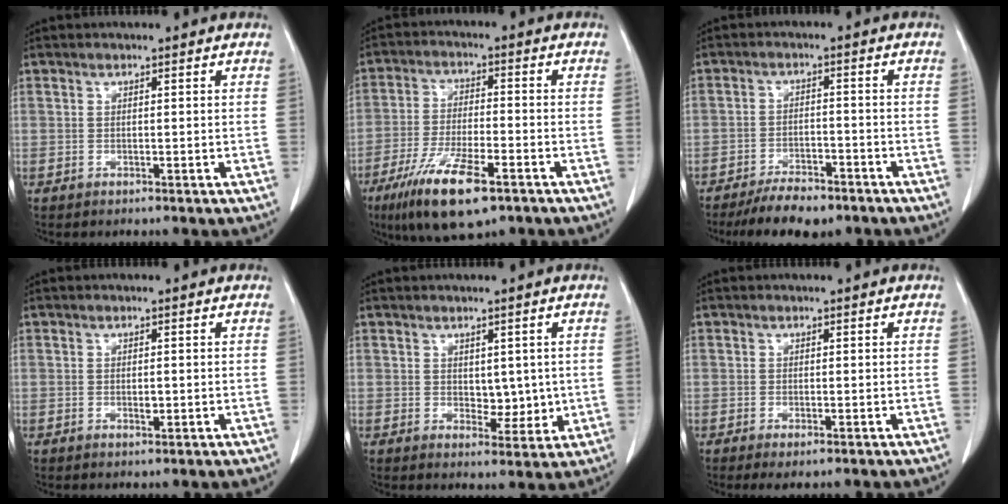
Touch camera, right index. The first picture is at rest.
{"total": 12.4, "force": [-7.4, 2.9, 9.6], "torque": [-0.182, -0.022, -0.123]}
{"total": 7.9, "force": [-6.4, 2.5, 3.9], "torque": [-0.061, -0.009, -0.104]}
{"total": 1.2, "force": [-0.2, 0.4, 1.1], "torque": [-0.021, -0.002, -0.001]}
{"total": 3.9, "force": [0.3, 2.4, 3.1], "torque": [-0.035, -0.008, 0.013]}
{"total": 2.0, "force": [-1.3, 0.5, 1.4], "torque": [-0.019, -0.005, -0.017]}